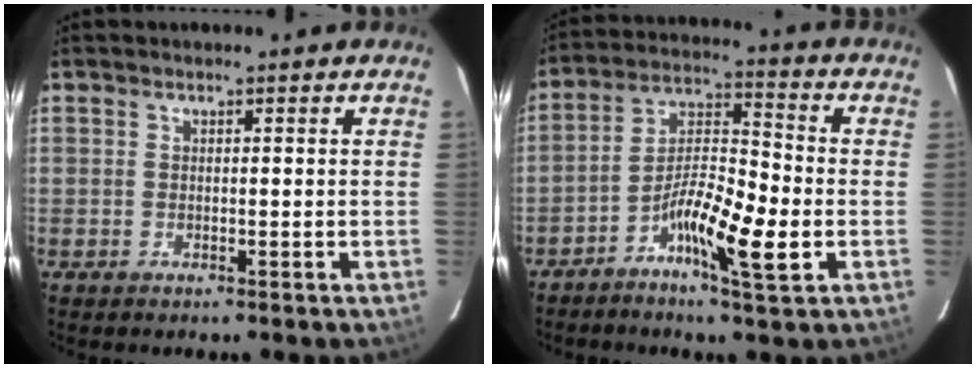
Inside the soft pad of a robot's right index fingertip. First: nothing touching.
{"total": 11.1, "force": [-4.3, 1.6, 10.1], "torque": [-0.181, 0.006, -0.079]}